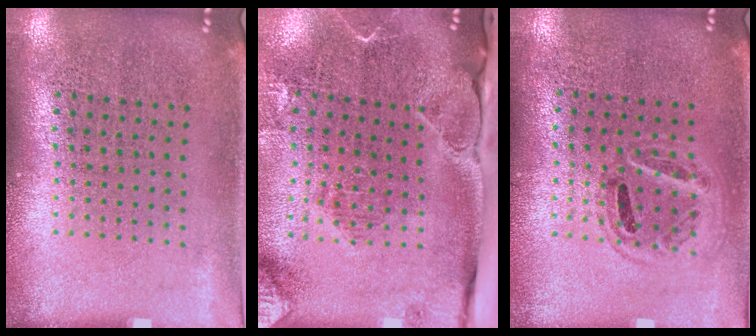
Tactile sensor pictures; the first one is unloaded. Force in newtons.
{"total": 2.7, "press": 2.2, "slide": 1.6}
{"total": 1.0, "press": 0.9, "slide": 0.3}